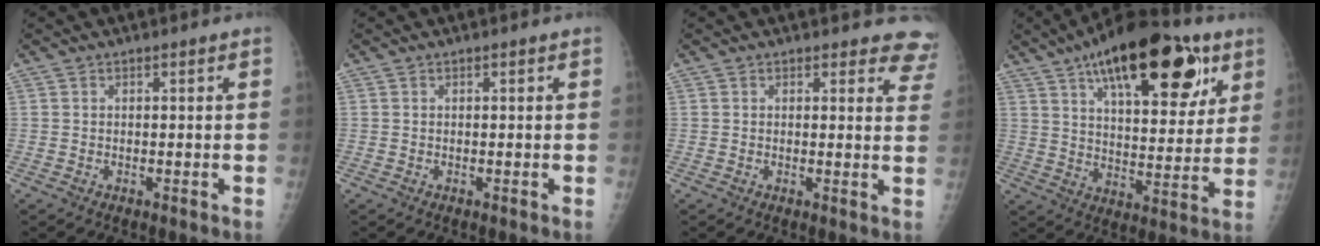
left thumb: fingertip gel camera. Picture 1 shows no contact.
{"total": 0.0}
{"total": 7.0, "force": [6.4, 2.8, 0.6], "torque": [0.046, -0.030, 0.034]}
{"total": 25.8, "force": [13.6, 10.9, 19.1], "torque": [-0.258, -0.018, 0.209]}